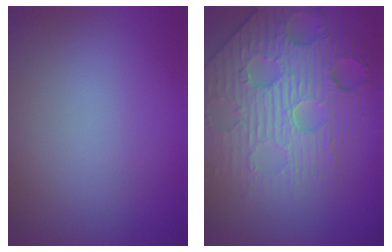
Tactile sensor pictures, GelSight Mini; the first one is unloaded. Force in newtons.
{"total": 7.2, "press": 5.7, "slide": 4.5}